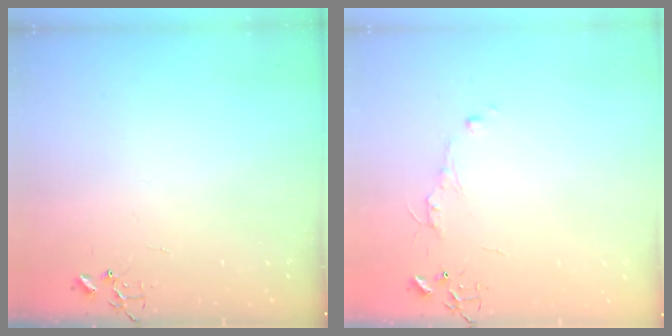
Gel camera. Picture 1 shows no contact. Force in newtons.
{"total": 5.0, "press": 5.0, "slide": 0.6}